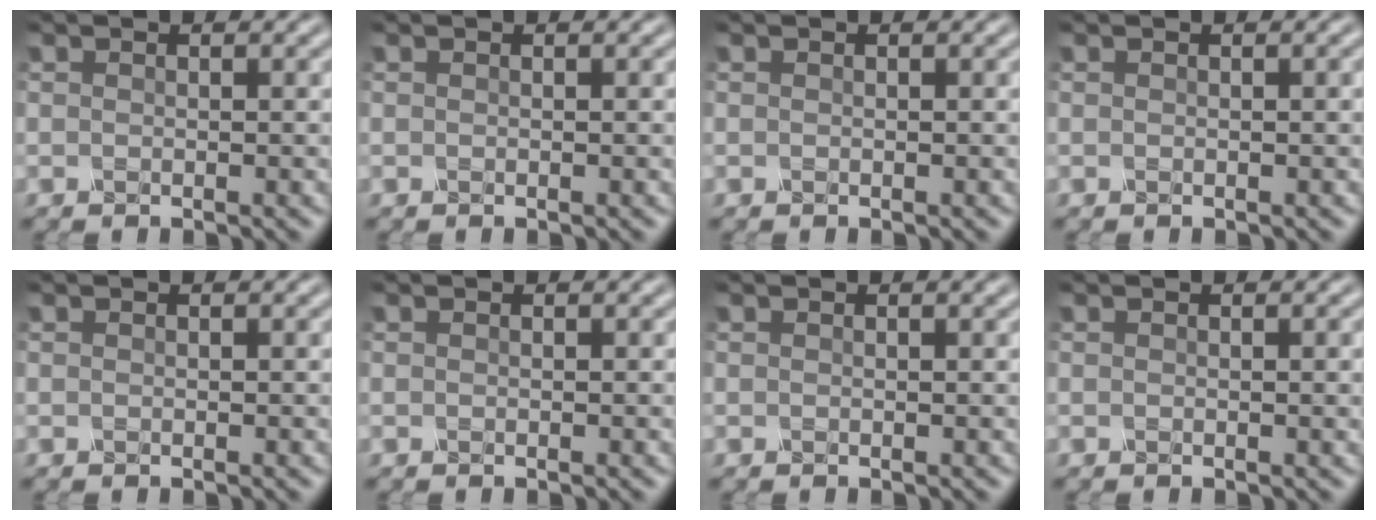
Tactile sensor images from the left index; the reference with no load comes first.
{"total": 0.0}
{"total": 0.0}
{"total": 0.6, "force": [0.1, 0.1, 0.6], "torque": [-0.006, 0.005, 0.001]}
{"total": 0.0}
{"total": 0.0}
{"total": 0.7, "force": [0.4, 0.1, 0.5], "torque": [-0.004, 0.005, 0.005]}
{"total": 1.2, "force": [0.1, 0.3, 1.2], "torque": [-0.011, 0.003, -0.001]}